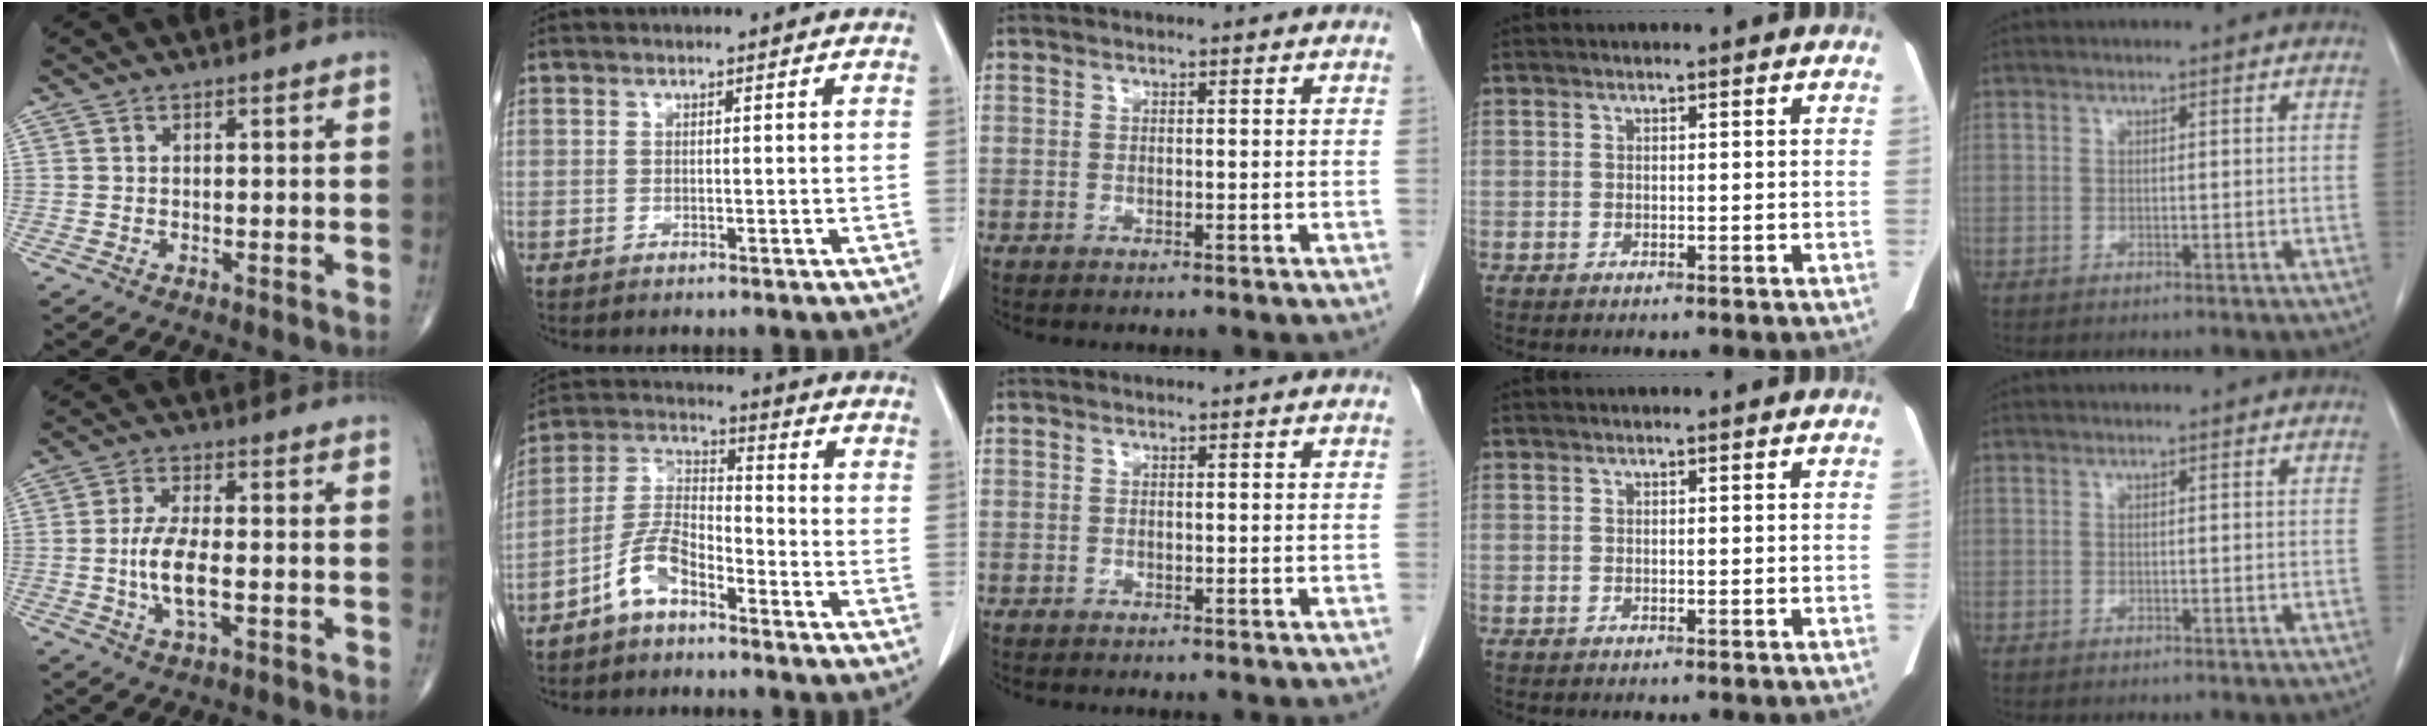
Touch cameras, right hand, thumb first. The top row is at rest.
{"thumb": {"total": 7.6, "force": [-1.3, 3.0, 6.9], "torque": [-0.143, 0.002, -0.025]}, "index": {"total": 7.5, "force": [-4.9, 3.0, 4.8], "torque": [-0.113, 0.011, -0.105]}}